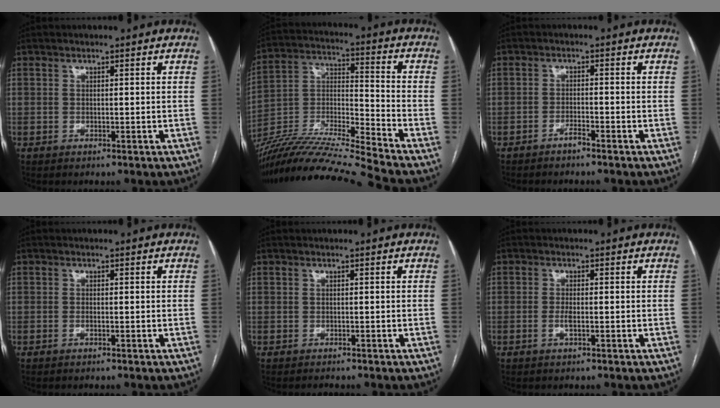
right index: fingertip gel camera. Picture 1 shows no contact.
{"total": 18.8, "force": [-17.2, -2.4, 7.2], "torque": [-0.143, 0.010, -0.314]}
{"total": 1.7, "force": [-1.5, 0.1, 0.8], "torque": [-0.016, 0.001, -0.027]}
{"total": 0.6, "force": [-0.2, 0.2, 0.5], "torque": [-0.011, 0.000, -0.003]}
{"total": 0.8, "force": [-0.7, 0.3, 0.1], "torque": [-0.007, -0.001, -0.010]}
{"total": 1.8, "force": [-0.5, 0.5, 1.7], "torque": [-0.034, -0.001, -0.009]}